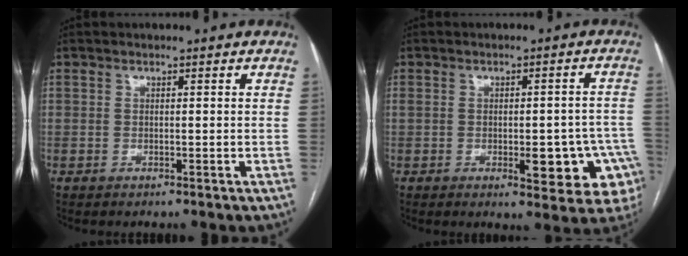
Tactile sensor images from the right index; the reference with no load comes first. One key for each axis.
{"total": 11.3, "fx": -3.8, "fy": 3.9, "fz": 9.9, "tx": -0.079, "ty": 0.024, "tz": -0.037}